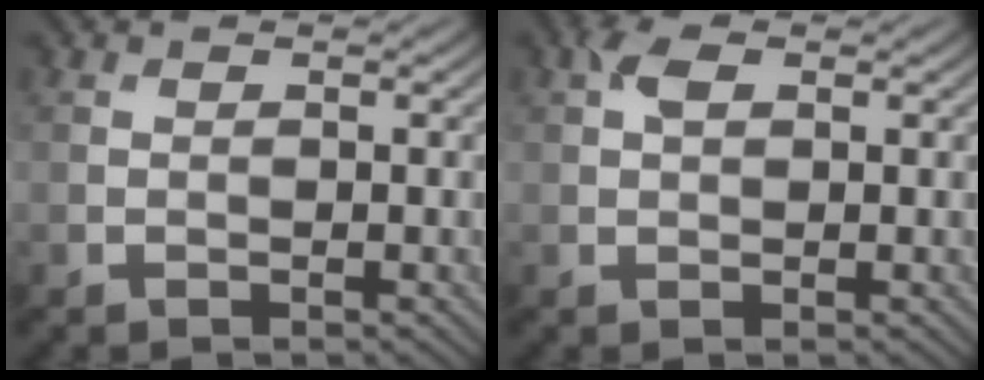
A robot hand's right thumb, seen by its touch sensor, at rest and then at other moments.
{"total": 2.2, "force": [0.8, 1.2, 1.6], "torque": [-0.036, 0.006, 0.011]}